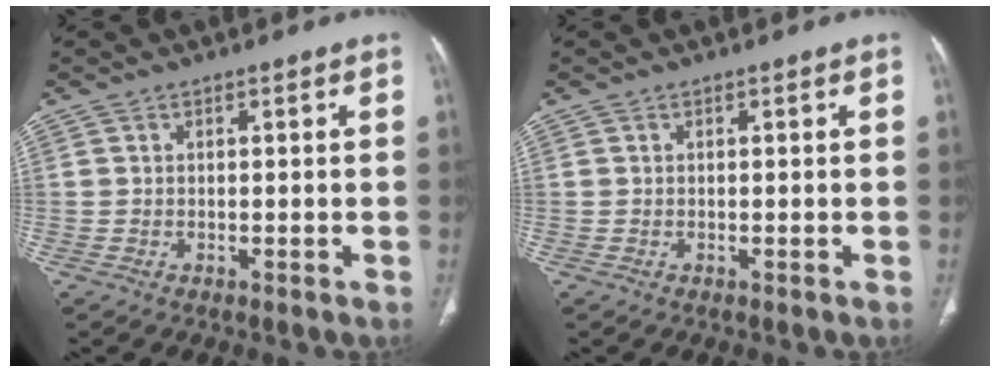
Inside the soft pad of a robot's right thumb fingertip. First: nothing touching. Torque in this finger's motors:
{"motor_torque": [-0.02, 0.02, 0.00, 0.00, 0.00]}